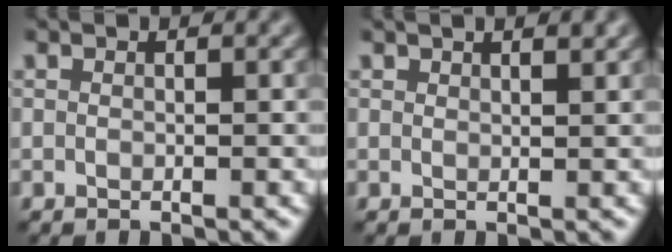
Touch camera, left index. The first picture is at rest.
{"total": 1.3, "force": [1.1, 0.3, 0.6], "torque": [-0.006, -0.001, 0.015]}